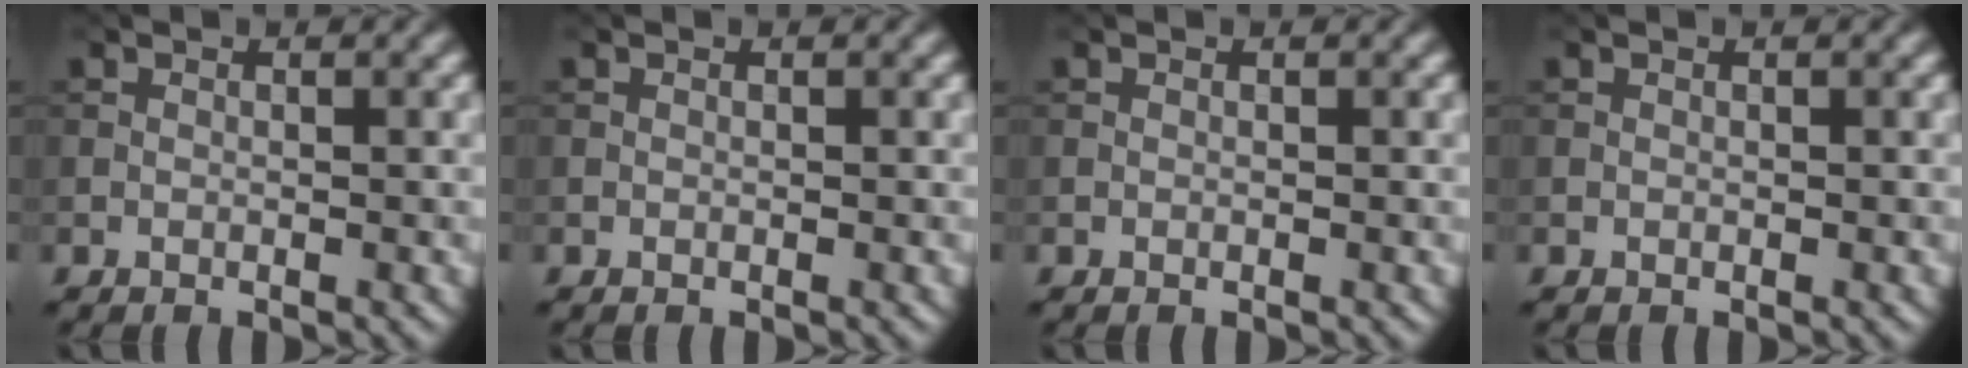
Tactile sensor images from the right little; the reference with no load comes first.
{"total": 0.0}
{"total": 0.0}
{"total": 0.0}